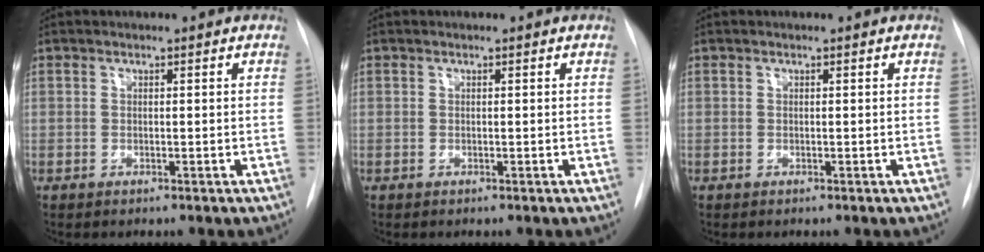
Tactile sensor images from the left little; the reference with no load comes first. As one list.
[{"total": 0.0}, {"total": 0.0}]